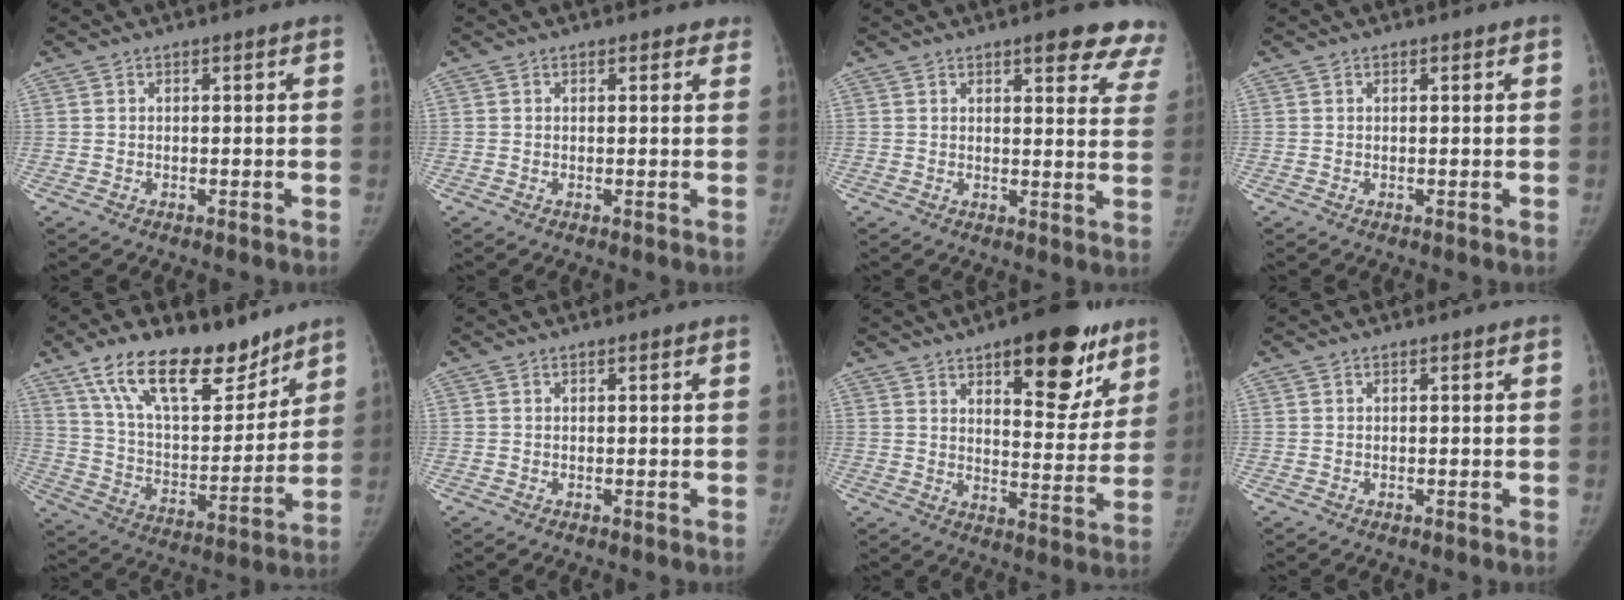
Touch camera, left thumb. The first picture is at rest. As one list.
[{"total": 1.7, "force": [1.3, 0.9, 0.5], "torque": [0.015, -0.003, 0.007]}, {"total": 13.0, "force": [9.7, 4.1, 7.5], "torque": [-0.044, -0.039, 0.094]}, {"total": 0.0}, {"total": 21.2, "force": [14.6, 9.5, 12.1], "torque": [-0.164, -0.067, 0.257]}, {"total": 0.0}, {"total": 18.9, "force": [10.9, 7.8, 13.3], "torque": [-0.122, -0.052, 0.154]}, {"total": 0.0}]